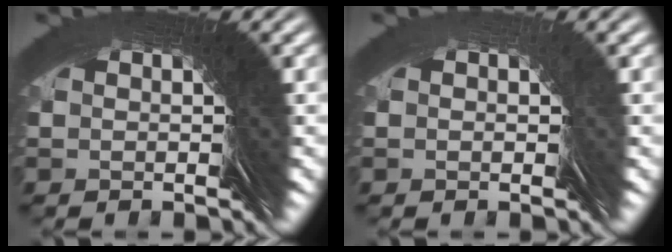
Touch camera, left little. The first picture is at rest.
{"total": 1.0, "force": [0.3, 0.4, -0.9], "torque": [0.011, 0.005, 0.002]}